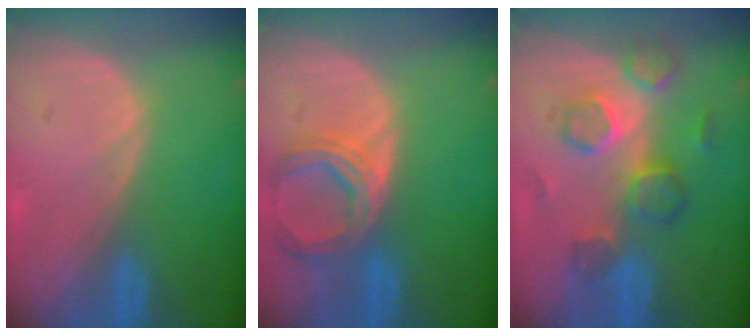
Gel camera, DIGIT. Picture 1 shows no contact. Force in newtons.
{"total": 6.9, "press": 6.3, "slide": 2.8}
{"total": 7.9, "press": 7.7, "slide": 2.1}